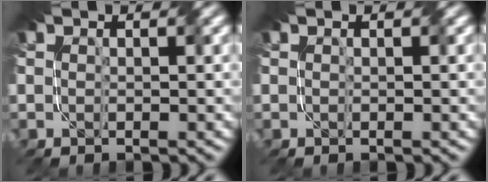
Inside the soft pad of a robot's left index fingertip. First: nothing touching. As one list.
[{"total": 0.0}]